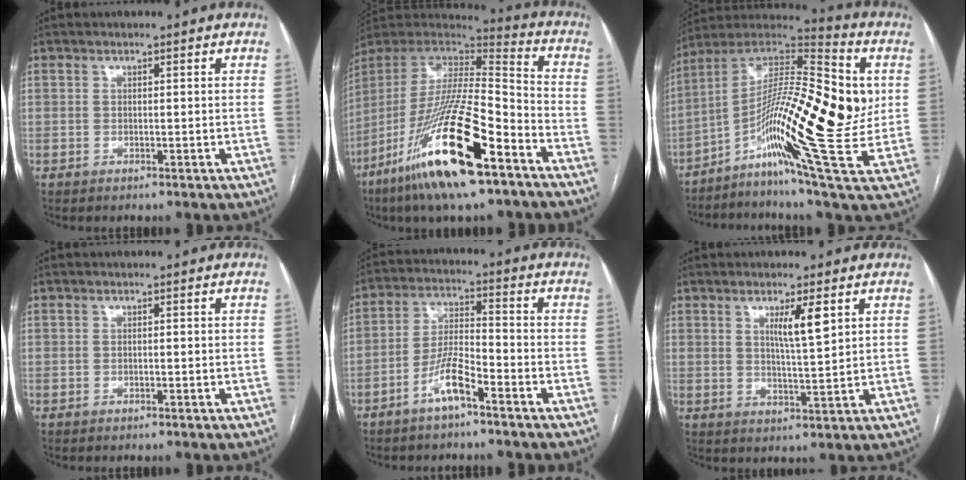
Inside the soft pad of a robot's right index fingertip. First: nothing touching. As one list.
[{"total": 24.9, "force": [-14.2, 4.0, 20.1], "torque": [-0.399, -0.052, -0.261]}, {"total": 26.0, "force": [-1.1, 4.5, 25.6], "torque": [-0.430, 0.016, -0.030]}, {"total": 0.0}, {"total": 6.8, "force": [-4.3, 1.0, 5.2], "torque": [-0.112, 0.004, -0.084]}, {"total": 5.0, "force": [2.2, 0.1, 4.5], "torque": [-0.077, -0.006, 0.038]}]